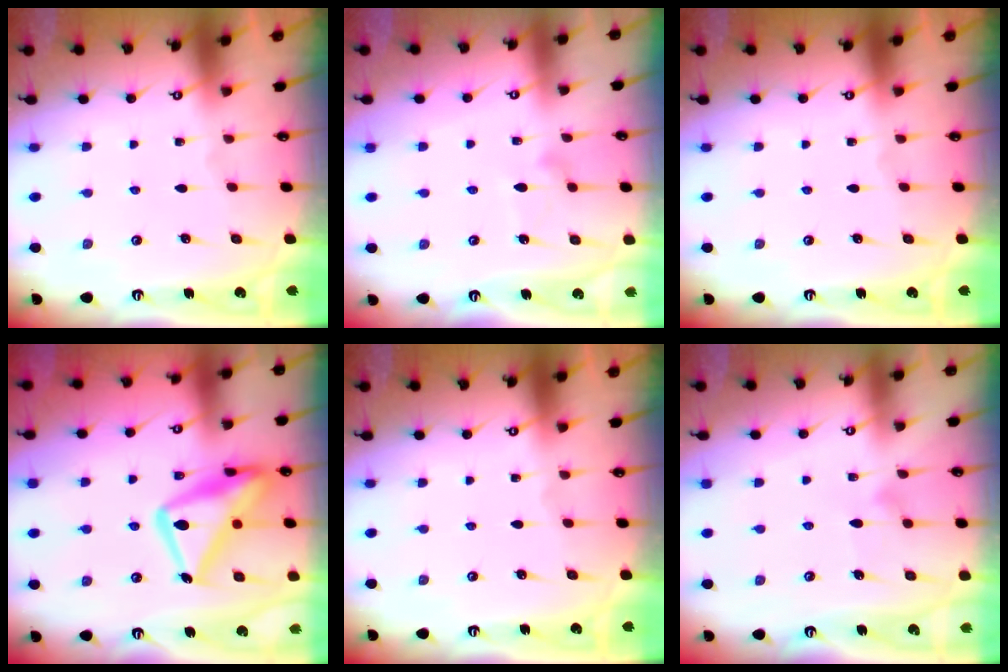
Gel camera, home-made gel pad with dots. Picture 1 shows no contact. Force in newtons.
{"total": 8.6, "press": 8.6, "slide": 0.5}
{"total": 0.0}
{"total": 19.5, "press": 19.4, "slide": 1.5}
{"total": 0.0}
{"total": 9.1, "press": 9.1, "slide": 0.3}